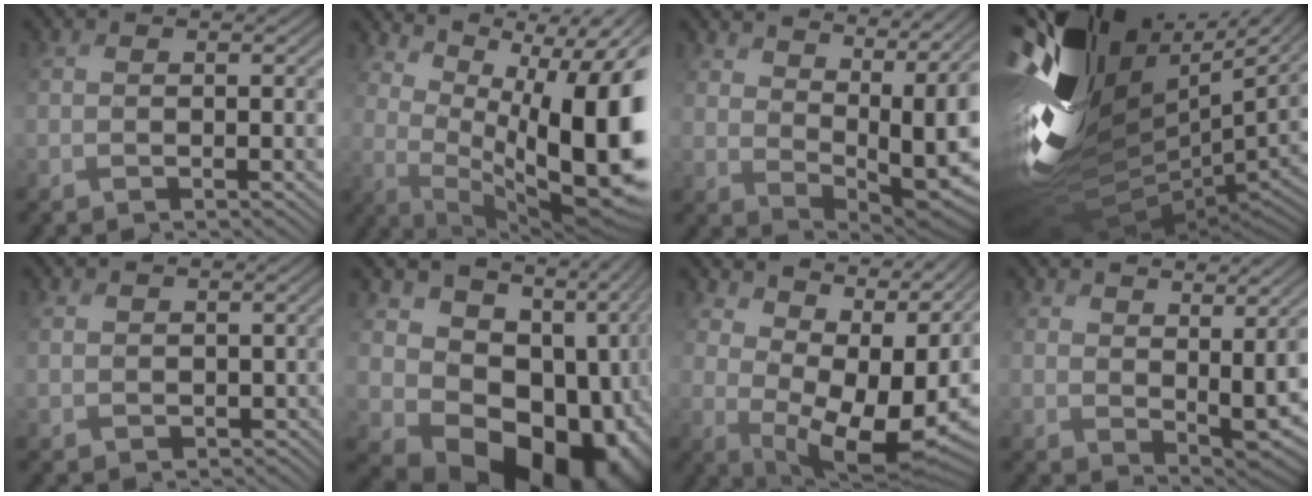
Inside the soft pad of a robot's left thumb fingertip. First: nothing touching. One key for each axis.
{"total": 14.2, "fx": 4.0, "fy": 5.6, "fz": 12.4, "tx": -0.174, "ty": 0.006, "tz": 0.087}
{"total": 8.9, "fx": 5.9, "fy": 3.3, "fz": 5.8, "tx": -0.100, "ty": 0.001, "tz": 0.101}
{"total": 15.4, "fx": 5.2, "fy": 9.5, "fz": 11.0, "tx": -0.253, "ty": -0.017, "tz": 0.140}
{"total": 2.4, "fx": 0.9, "fy": -0.4, "fz": -2.2, "tx": 0.024, "ty": -0.001, "tz": 0.028}
{"total": 16.2, "fx": 0.2, "fy": 13.0, "fz": 9.7, "tx": -0.137, "ty": -0.069, "tz": 0.081}
{"total": 11.0, "fx": 4.7, "fy": 5.6, "fz": 8.3, "tx": -0.144, "ty": 0.007, "tz": 0.106}
{"total": 5.2, "fx": 4.0, "fy": 1.6, "fz": 3.0, "tx": -0.069, "ty": -0.009, "tz": 0.086}